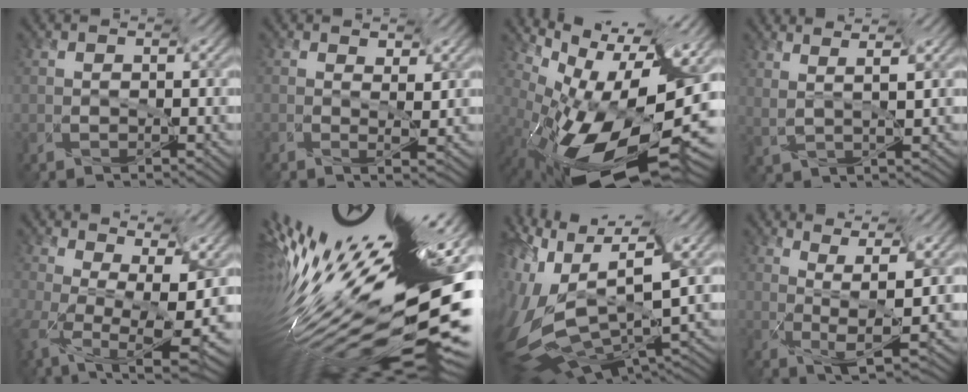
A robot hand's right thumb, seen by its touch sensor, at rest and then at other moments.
{"total": 1.9, "force": [0.9, 0.5, 1.6], "torque": [-0.036, -0.007, 0.005]}
{"total": 13.8, "force": [-4.0, 4.3, 12.5], "torque": [-0.196, -0.010, -0.066]}
{"total": 5.5, "force": [4.8, 0.6, 2.6], "torque": [-0.057, 0.000, 0.083]}
{"total": 11.1, "force": [-1.2, 6.0, 9.3], "torque": [-0.169, -0.024, 0.007]}
{"total": 15.9, "force": [-0.5, 5.3, 15.0], "torque": [-0.272, -0.006, 0.037]}
{"total": 12.5, "force": [-0.6, 6.1, 10.9], "torque": [-0.238, -0.018, 0.016]}
{"total": 5.4, "force": [2.9, 0.2, 4.6], "torque": [-0.083, 0.007, 0.051]}